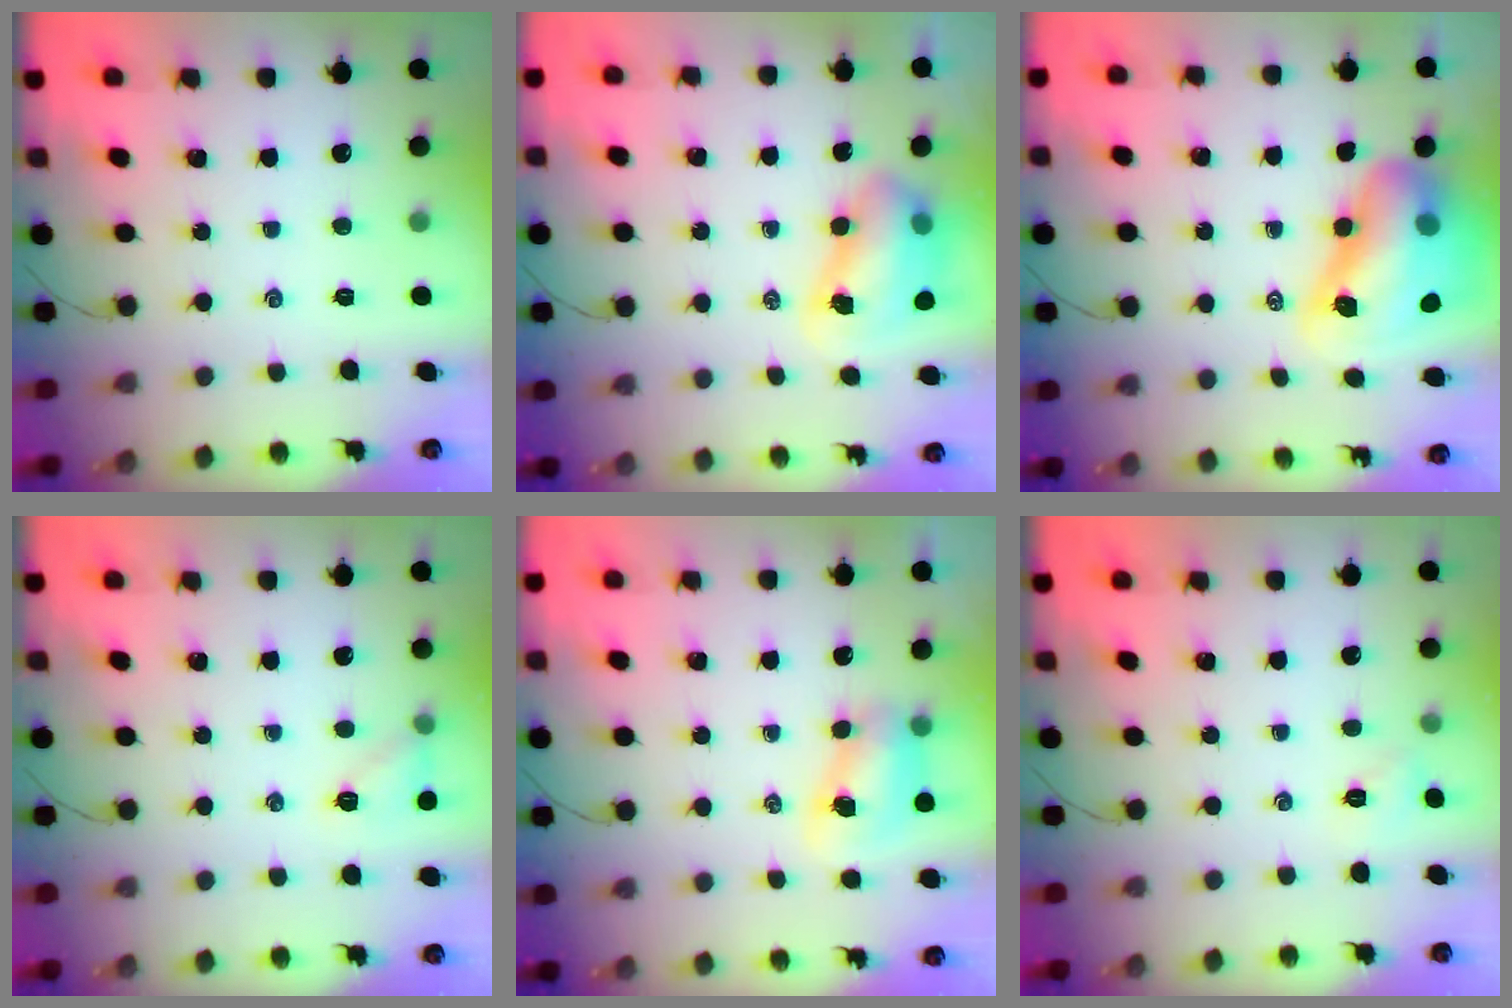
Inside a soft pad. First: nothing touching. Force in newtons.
{"total": 8.8, "press": 8.5, "slide": 2.2}
{"total": 16.0, "press": 15.4, "slide": 4.4}
{"total": 7.4, "press": 7.2, "slide": 1.6}
{"total": 7.6, "press": 7.5, "slide": 1.0}
{"total": 2.1, "press": 2.0, "slide": 0.6}